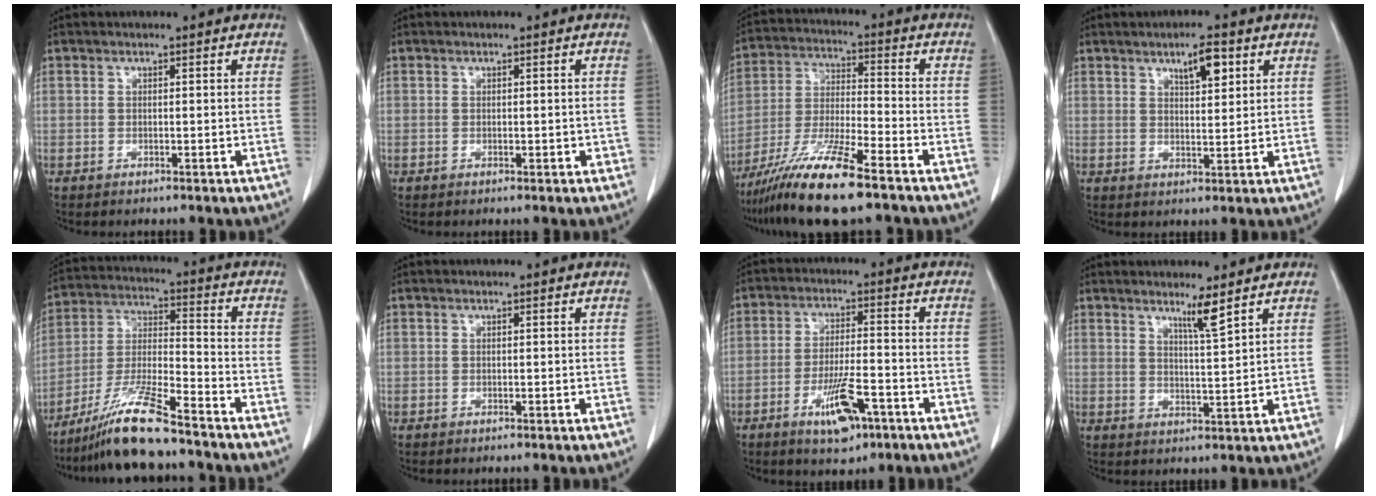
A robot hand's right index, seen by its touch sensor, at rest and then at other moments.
{"total": 1.3, "force": [-0.2, 0.9, 0.9], "torque": [-0.009, 0.004, 0.001]}
{"total": 13.8, "force": [-9.7, 0.6, 9.8], "torque": [-0.194, -0.035, -0.179]}
{"total": 4.9, "force": [2.6, 1.3, 3.9], "torque": [-0.064, 0.000, 0.044]}
{"total": 12.6, "force": [-9.8, 0.7, 7.9], "torque": [-0.160, -0.021, -0.185]}
{"total": 0.0}
{"total": 8.3, "force": [-4.3, 2.3, 6.7], "torque": [-0.123, -0.006, -0.068]}
{"total": 3.8, "force": [2.8, -0.8, 2.4], "torque": [-0.043, -0.014, 0.052]}